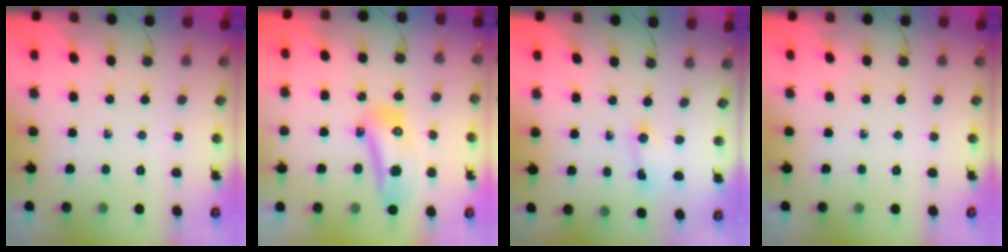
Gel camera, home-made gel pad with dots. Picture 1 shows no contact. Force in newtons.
{"total": 11.3, "press": 11.2, "slide": 1.2}
{"total": 1.5, "press": 1.5, "slide": 0.2}
{"total": 0.0}